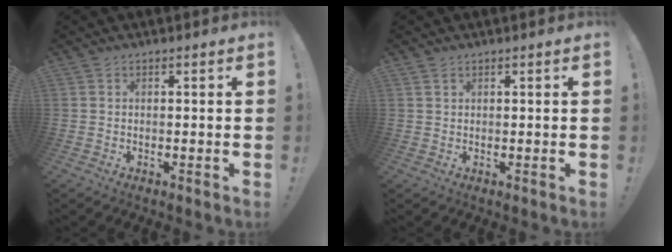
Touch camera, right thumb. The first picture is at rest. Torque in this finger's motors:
{"motor_torque": [-0.02, -0.03, -0.04, 0.02, 0.00]}